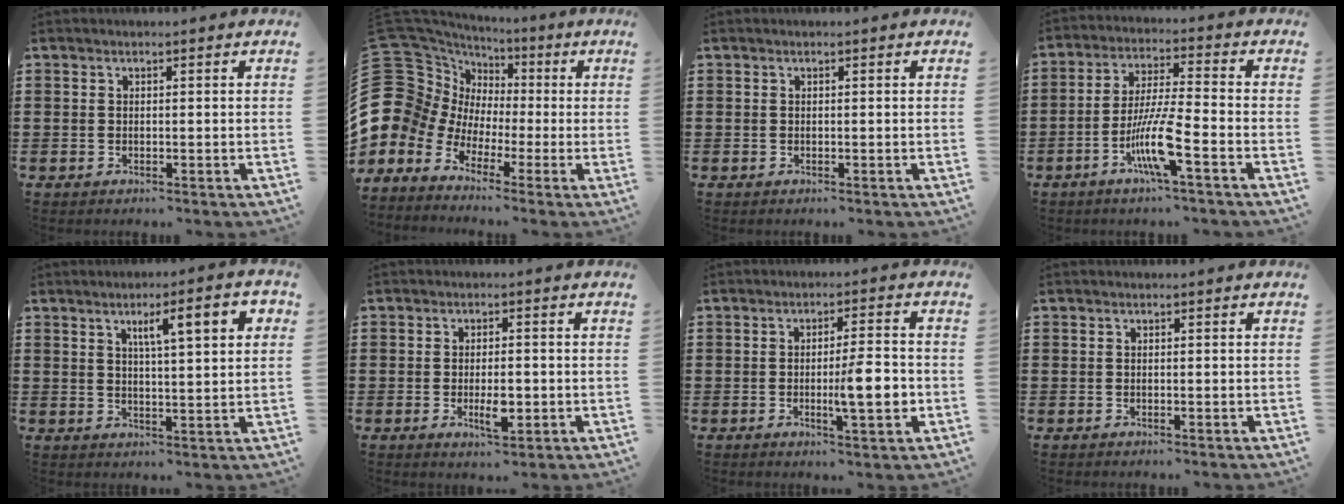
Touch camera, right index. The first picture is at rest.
{"total": 11.9, "force": [-0.9, 11.2, 4.0], "torque": [-0.150, -0.014, -0.019]}
{"total": 0.0}
{"total": 9.4, "force": [-4.3, 0.9, 8.4], "torque": [-0.175, -0.013, -0.083]}
{"total": 7.0, "force": [2.8, 1.3, 6.2], "torque": [-0.111, 0.000, 0.041]}
{"total": 4.3, "force": [-0.9, 1.5, 4.0], "torque": [-0.074, 0.001, -0.017]}
{"total": 7.4, "force": [-1.2, 1.2, 7.2], "torque": [-0.103, -0.008, -0.023]}
{"total": 0.0}